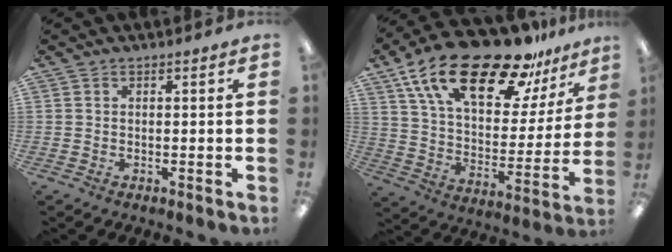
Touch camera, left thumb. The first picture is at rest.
{"total": 25.4, "force": [17.6, 9.9, 15.4], "torque": [-0.262, -0.106, 0.301]}